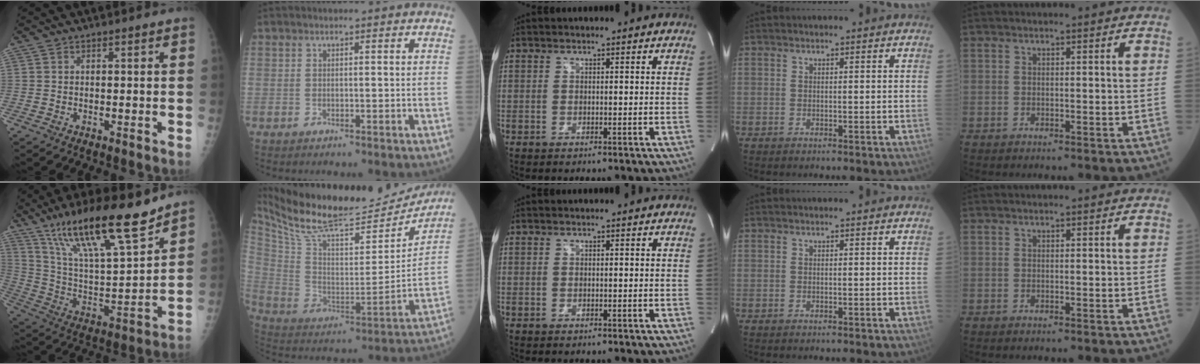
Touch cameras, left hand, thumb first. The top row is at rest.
{"thumb": {"total": 22.2, "force": [15.8, 4.2, 15.0], "torque": [-0.241, -0.065, 0.284]}, "index": {"total": 26.5, "force": [24.1, 5.7, 9.3], "torque": [-0.177, -0.046, 0.363]}}